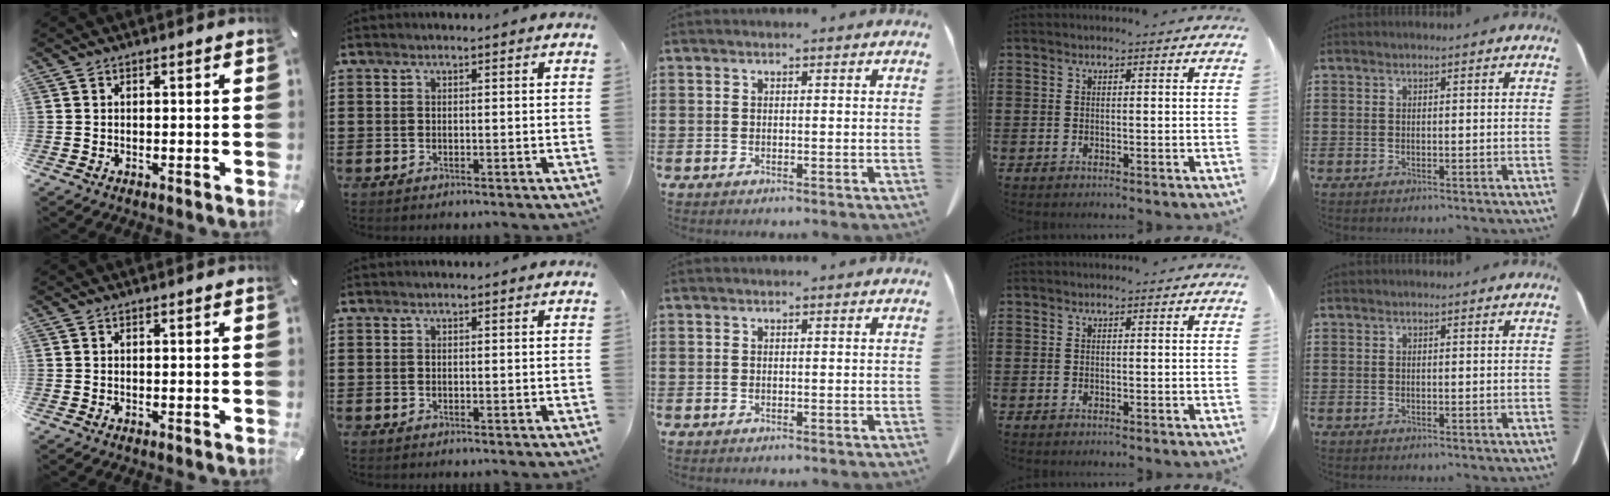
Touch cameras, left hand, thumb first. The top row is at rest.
{}